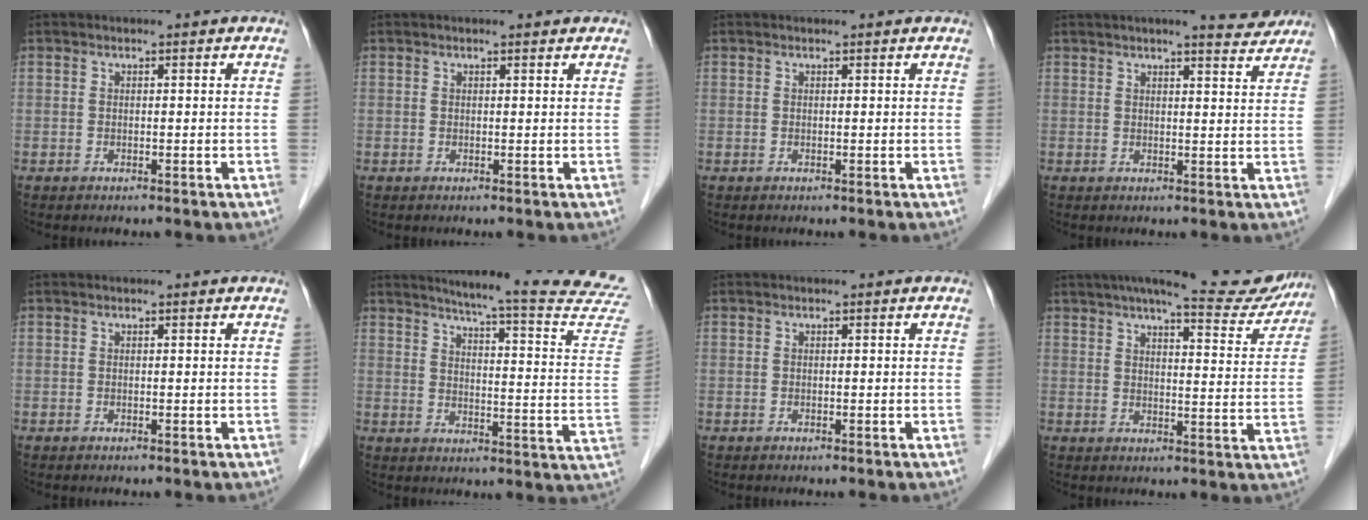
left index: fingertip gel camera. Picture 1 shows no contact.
{"total": 1.8, "force": [1.5, 0.5, 0.8], "torque": [-0.012, 0.011, 0.014]}
{"total": 0.9, "force": [0.9, 0.1, 0.1], "torque": [-0.009, 0.003, 0.008]}
{"total": 5.3, "force": [4.8, 0.5, 2.3], "torque": [-0.031, -0.001, 0.051]}
{"total": 0.0}
{"total": 23.3, "force": [21.5, -0.9, 8.9], "torque": [-0.121, -0.112, 0.246]}
{"total": 0.0}
{"total": 16.2, "force": [14.4, 2.6, 6.9], "torque": [-0.089, -0.008, 0.175]}